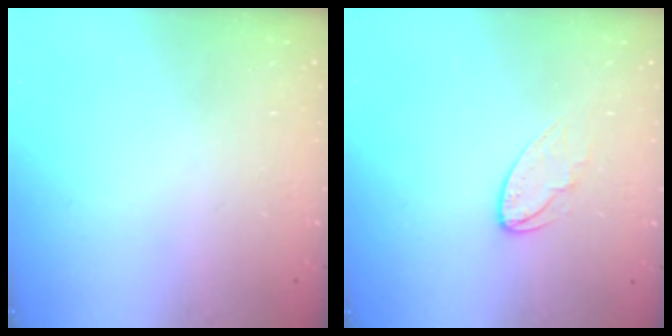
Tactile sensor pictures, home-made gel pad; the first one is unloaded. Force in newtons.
{"total": 5.5, "press": 5.5, "slide": 0.5}